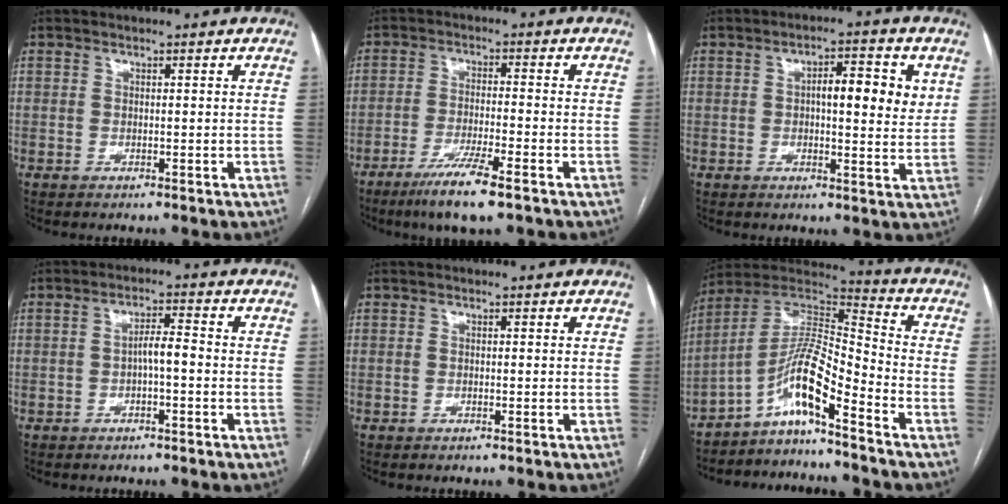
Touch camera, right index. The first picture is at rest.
{"total": 8.0, "force": [-5.2, 0.1, 6.0], "torque": [-0.114, -0.020, -0.092]}
{"total": 7.9, "force": [2.0, 2.3, 7.3], "torque": [-0.102, 0.010, 0.025]}
{"total": 3.2, "force": [-0.8, 0.6, 3.0], "torque": [-0.050, 0.010, -0.012]}
{"total": 0.0}
{"total": 10.9, "force": [-6.7, 0.9, 8.6], "torque": [-0.168, 0.025, -0.126]}